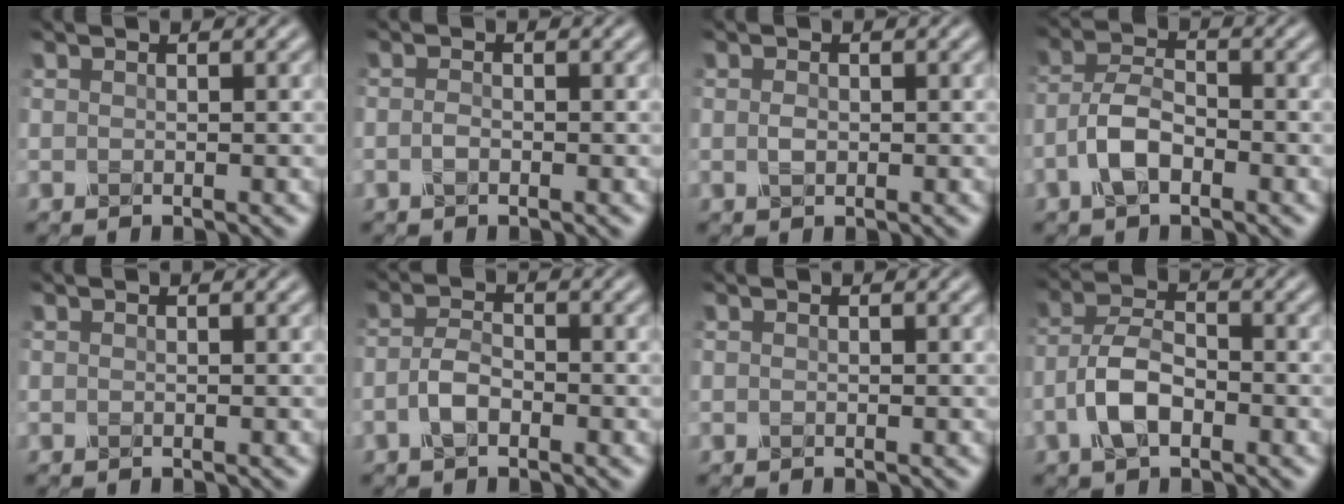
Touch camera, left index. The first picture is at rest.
{"total": 0.9, "force": [-0.4, 0.4, 0.7], "torque": [-0.017, 0.001, -0.010]}
{"total": 1.0, "force": [0.0, 0.7, 0.8], "torque": [-0.018, -0.001, -0.001]}
{"total": 3.9, "force": [-1.8, 1.8, 2.9], "torque": [-0.058, 0.008, -0.044]}
{"total": 0.0}
{"total": 2.4, "force": [-1.0, 1.1, 1.8], "torque": [-0.039, 0.004, -0.025]}
{"total": 0.0}
{"total": 4.5, "force": [-1.8, 2.2, 3.4], "torque": [-0.068, 0.008, -0.044]}